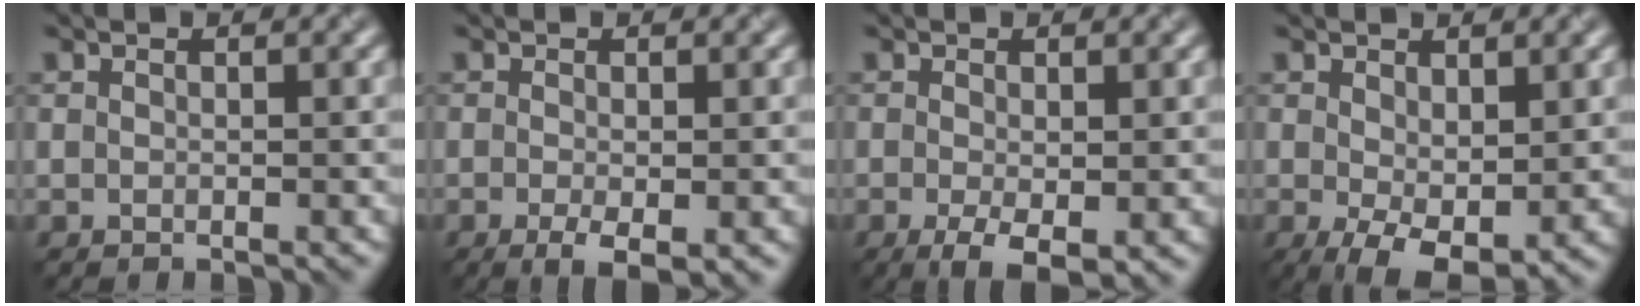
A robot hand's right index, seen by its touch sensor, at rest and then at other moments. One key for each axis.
{"total": 2.6, "fx": -0.9, "fy": 0.7, "fz": 2.4, "tx": -0.043, "ty": -0.011, "tz": -0.015}
{"total": 3.7, "fx": -1.1, "fy": 1.4, "fz": 3.3, "tx": -0.059, "ty": -0.011, "tz": -0.016}
{"total": 5.0, "fx": -0.7, "fy": 2.5, "fz": 4.2, "tx": -0.084, "ty": -0.015, "tz": -0.005}